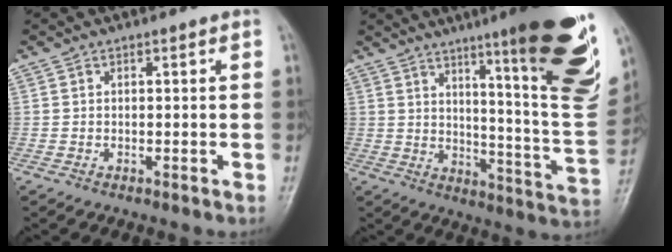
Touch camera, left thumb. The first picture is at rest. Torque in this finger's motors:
{"motor_torque": [2.46, 1.53, 1.34, -1.16, 0.22]}